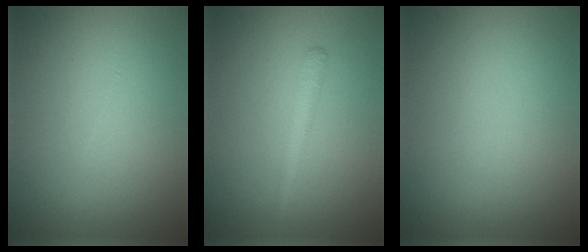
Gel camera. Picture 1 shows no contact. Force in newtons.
{"total": 1.7, "press": 1.7, "slide": 0.1}
{"total": 0.0}